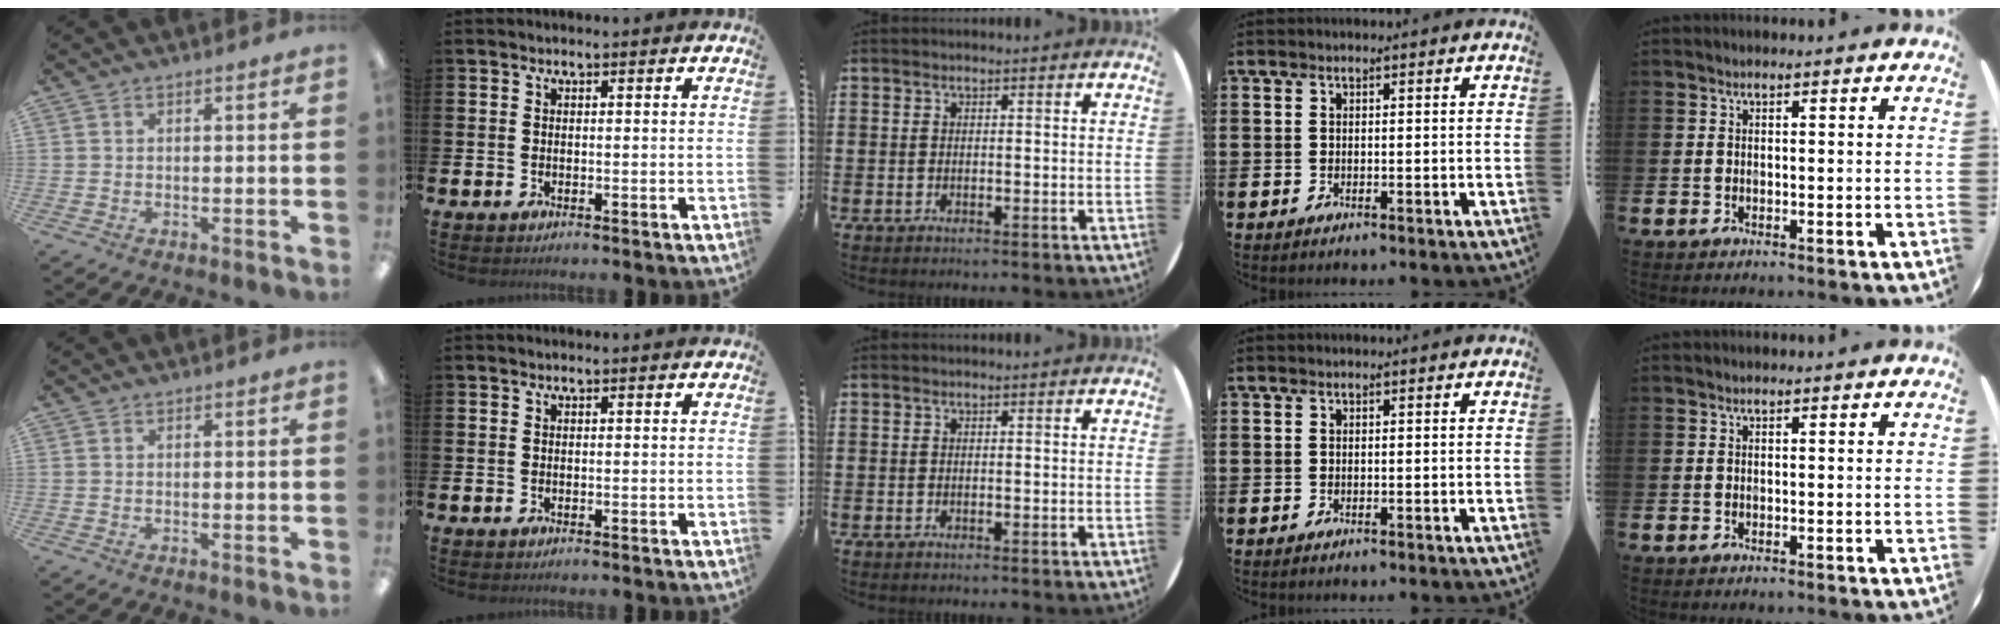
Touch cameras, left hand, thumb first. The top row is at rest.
{}